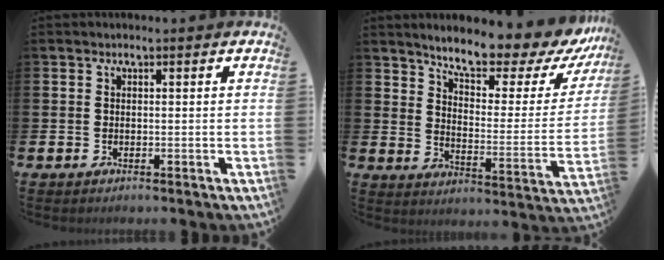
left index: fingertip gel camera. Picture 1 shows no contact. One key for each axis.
{"total": 9.1, "fx": 8.0, "fy": 1.8, "fz": 3.8, "tx": -0.091, "ty": -0.059, "tz": 0.131}